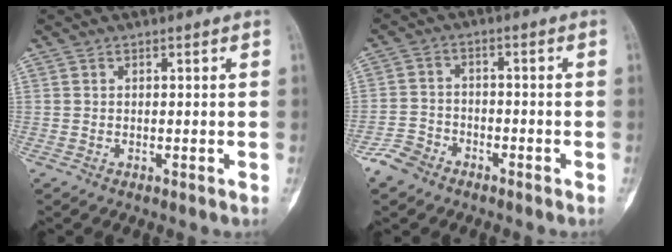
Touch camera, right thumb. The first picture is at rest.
{"total": 5.4, "force": [-3.9, 3.3, 1.5], "torque": [-0.026, 0.017, -0.081]}